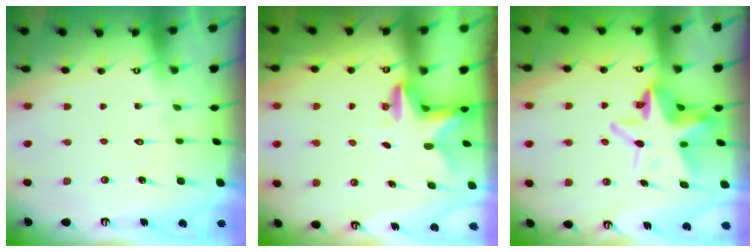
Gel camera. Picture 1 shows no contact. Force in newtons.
{"total": 2.5, "press": 2.4, "slide": 0.4}
{"total": 12.0, "press": 11.8, "slide": 2.1}